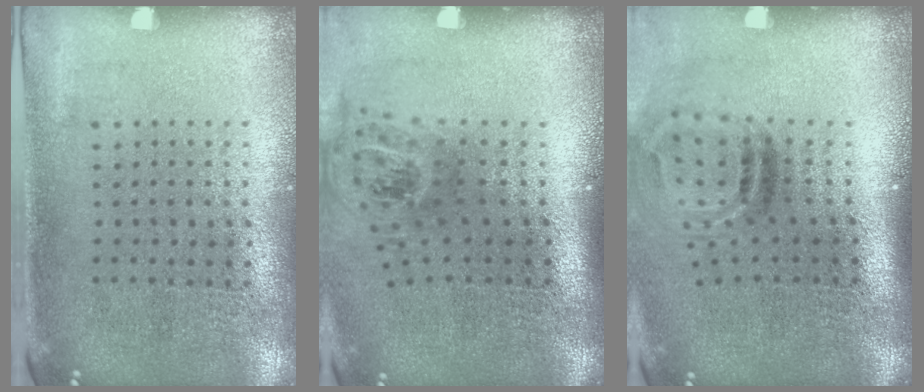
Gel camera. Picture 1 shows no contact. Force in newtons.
{"total": 1.8, "press": 1.3, "slide": 1.3}
{"total": 2.0, "press": 1.3, "slide": 1.6}